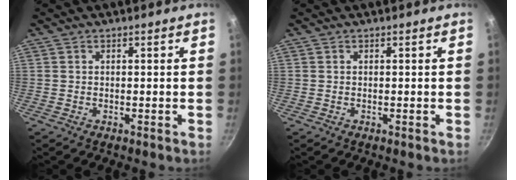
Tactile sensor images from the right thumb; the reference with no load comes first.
{"total": 0.0}